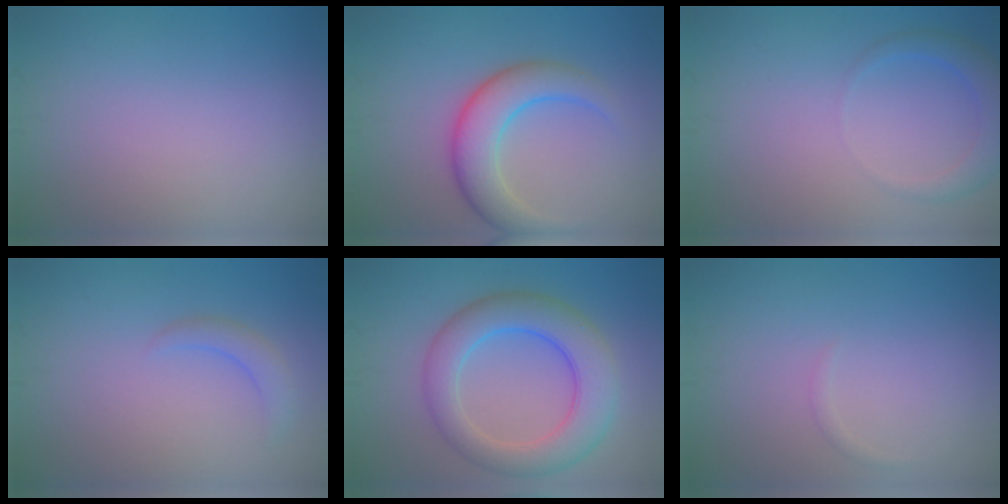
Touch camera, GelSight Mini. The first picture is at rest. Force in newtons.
{"total": 5.2, "press": 5.2, "slide": 0.1}
{"total": 2.7, "press": 2.6, "slide": 0.3}
{"total": 1.7, "press": 1.7, "slide": 0.3}
{"total": 6.8, "press": 6.8, "slide": 0.3}
{"total": 0.5, "press": 0.5, "slide": 0.0}